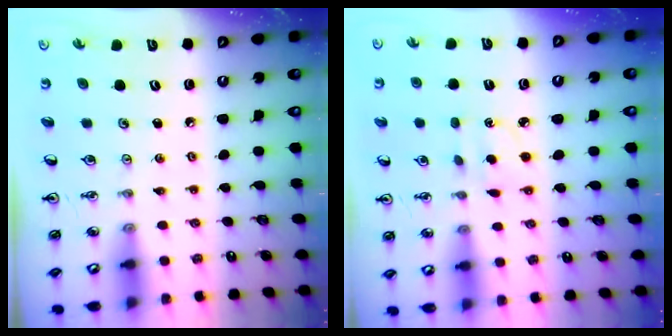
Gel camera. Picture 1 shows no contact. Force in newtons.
{"total": 2.7, "press": 2.6, "slide": 0.9}